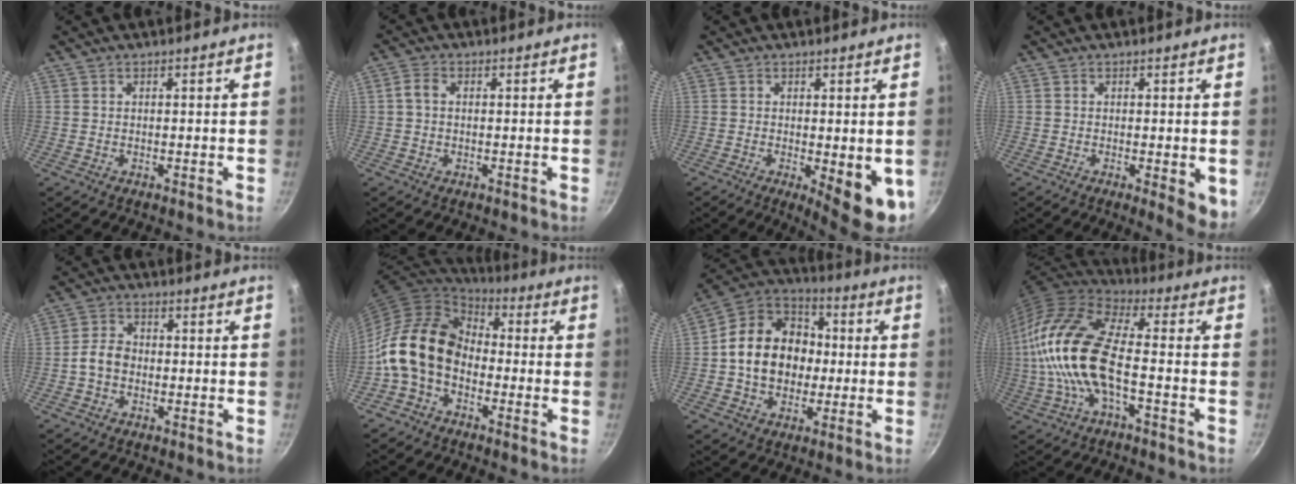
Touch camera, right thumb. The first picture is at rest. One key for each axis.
{"total": 2.6, "fx": 0.2, "fy": 1.8, "fz": 1.8, "tx": -0.038, "ty": 0.006, "tz": -0.002}
{"total": 8.7, "fx": -1.6, "fy": 2.7, "fz": 8.2, "tx": -0.090, "ty": -0.009, "tz": -0.012}
{"total": 5.2, "fx": -1.0, "fy": 1.7, "fz": 4.8, "tx": -0.052, "ty": -0.007, "tz": -0.011}
{"total": 4.6, "fx": -1.1, "fy": 3.6, "fz": 2.7, "tx": -0.036, "ty": 0.022, "tz": -0.029}
{"total": 14.7, "fx": -3.1, "fy": 10.7, "fz": 9.6, "tx": -0.149, "ty": 0.046, "tz": -0.082}
{"total": 17.3, "fx": -0.4, "fy": 13.9, "fz": 10.3, "tx": -0.140, "ty": 0.034, "tz": -0.019}
{"total": 18.3, "fx": -2.9, "fy": 7.7, "fz": 16.3, "tx": -0.317, "ty": 0.033, "tz": -0.069}